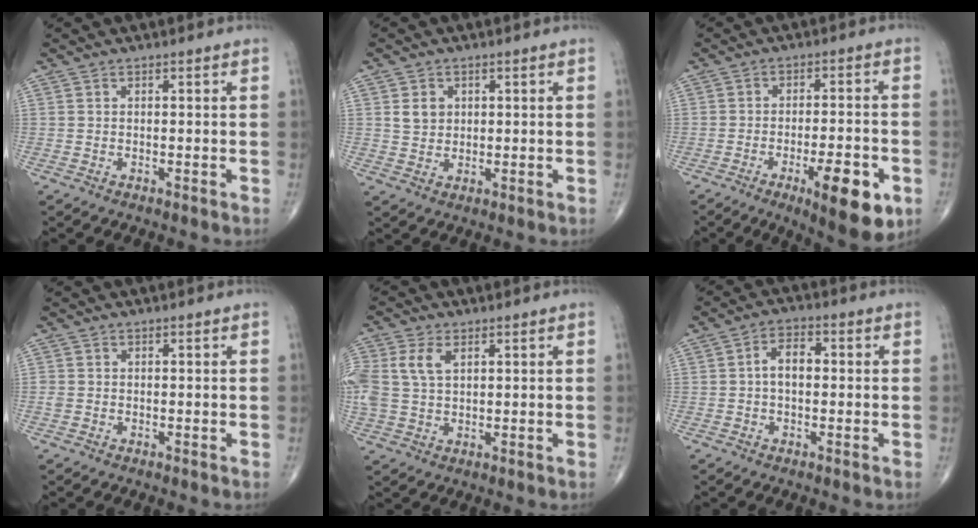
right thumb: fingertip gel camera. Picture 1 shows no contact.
{"total": 3.5, "force": [1.1, 2.9, 1.7], "torque": [-0.013, -0.006, 0.023]}
{"total": 12.9, "force": [-5.5, 3.7, 11.1], "torque": [-0.147, 0.012, -0.069]}
{"total": 1.1, "force": [-0.2, 0.9, 0.5], "torque": [-0.010, 0.001, -0.003]}
{"total": 7.9, "force": [2.4, 5.0, 5.6], "torque": [-0.136, 0.007, 0.050]}
{"total": 4.9, "force": [0.1, 2.9, 3.9], "torque": [-0.062, 0.019, -0.006]}